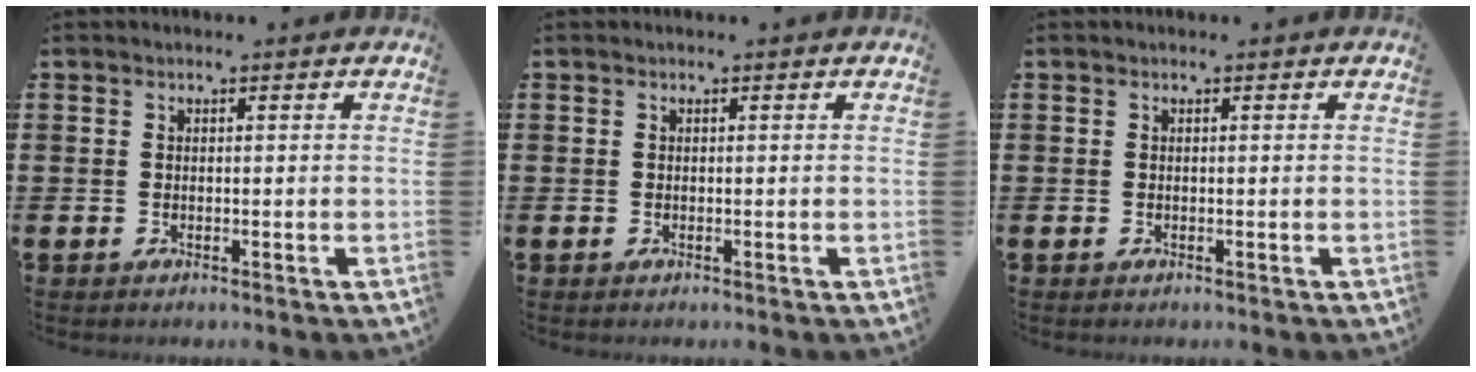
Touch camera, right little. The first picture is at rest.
{"total": 0.0}
{"total": 0.0}